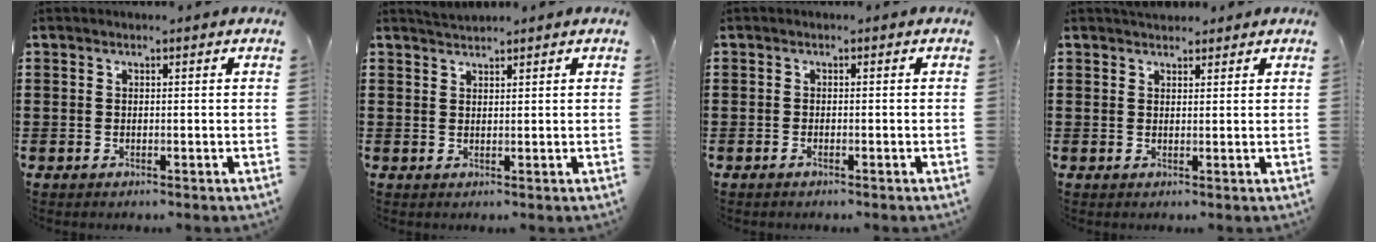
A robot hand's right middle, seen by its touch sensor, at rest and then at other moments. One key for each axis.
{"total": 1.7, "fx": 1.7, "fy": 0.1, "fz": 0.1, "tx": -0.007, "ty": 0.002, "tz": 0.034}
{"total": 0.5, "fx": -0.4, "fy": 0.0, "fz": 0.4, "tx": -0.008, "ty": -0.004, "tz": -0.006}
{"total": 1.9, "fx": 1.8, "fy": 0.7, "fz": 0.0, "tx": -0.005, "ty": 0.004, "tz": 0.036}